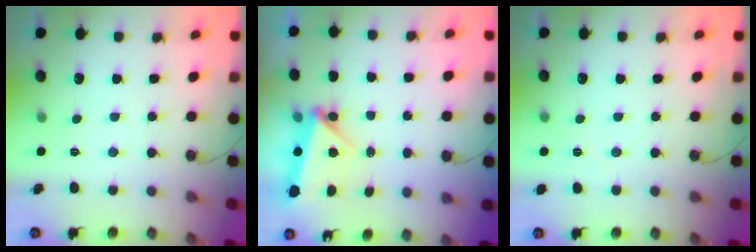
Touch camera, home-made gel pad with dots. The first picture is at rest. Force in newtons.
{"total": 5.6, "press": 5.6, "slide": 0.3}
{"total": 4.0, "press": 2.8, "slide": 2.8}